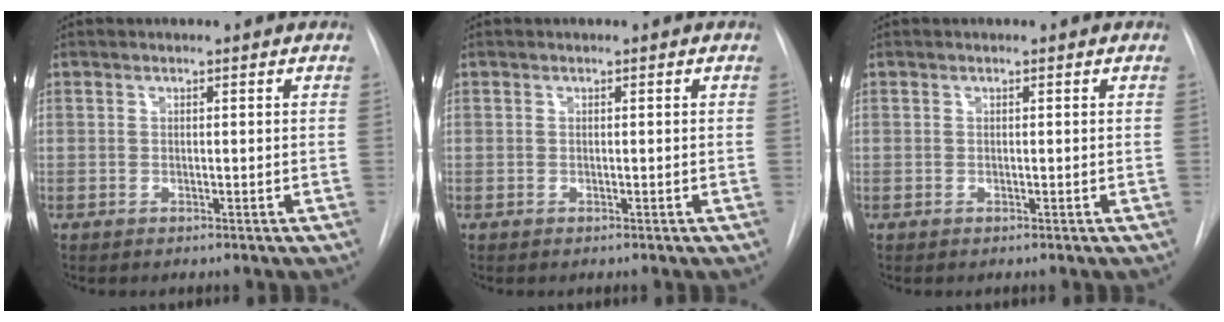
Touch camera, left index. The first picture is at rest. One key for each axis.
{"total": 0.0}
{"total": 0.0}